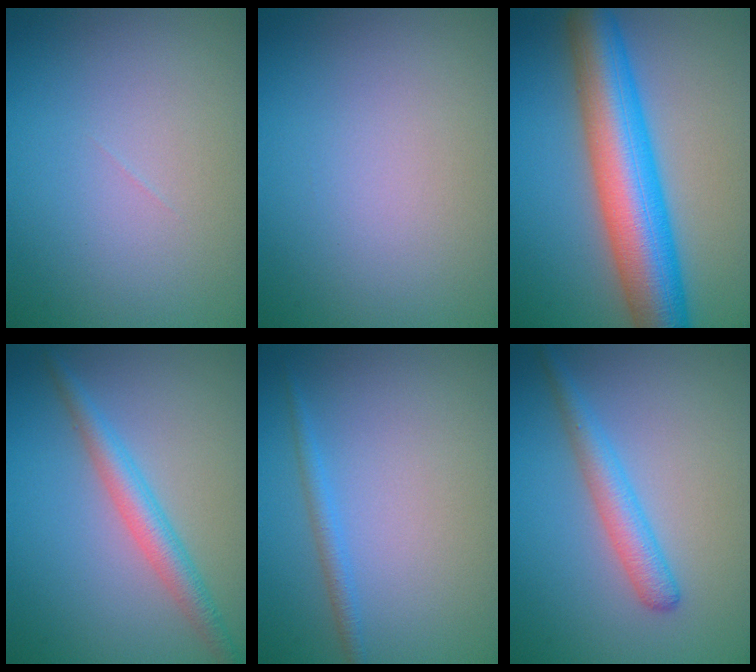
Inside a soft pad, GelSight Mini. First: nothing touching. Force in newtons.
{"total": 0.0}
{"total": 10.0, "press": 10.0, "slide": 0.2}
{"total": 3.0, "press": 3.0, "slide": 0.2}
{"total": 1.4, "press": 1.4, "slide": 0.1}
{"total": 2.8, "press": 2.8, "slide": 0.0}